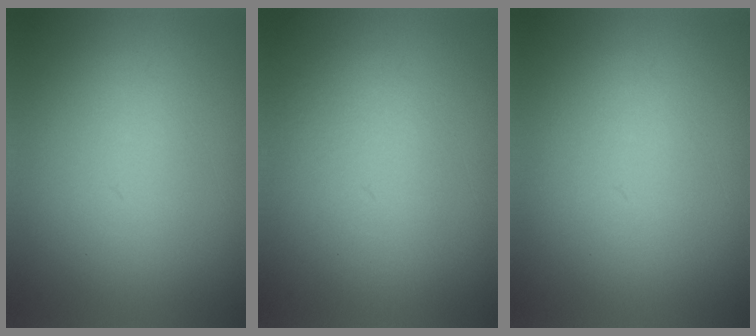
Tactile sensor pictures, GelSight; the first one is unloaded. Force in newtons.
{"total": 2.2}
{"total": 1.0}